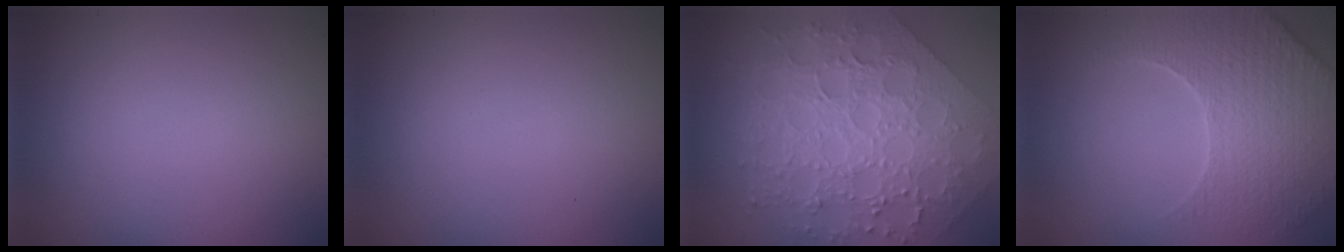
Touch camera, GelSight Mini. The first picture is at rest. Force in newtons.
{"total": 0.0}
{"total": 8.3, "press": 6.2, "slide": 5.5}
{"total": 5.2, "press": 4.7, "slide": 2.2}